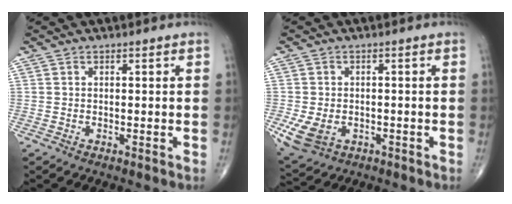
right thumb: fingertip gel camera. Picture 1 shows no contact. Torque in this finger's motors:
{"motor_torque": [0.37, 1.97, 0.05, -0.21, 0.04]}